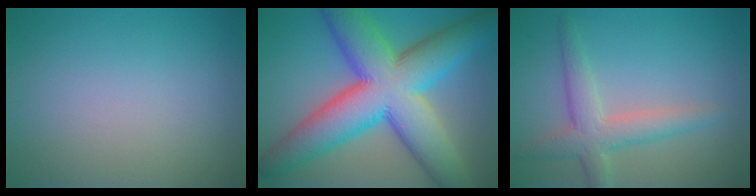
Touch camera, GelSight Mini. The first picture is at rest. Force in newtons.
{"total": 13.8, "press": 13.7, "slide": 0.3}
{"total": 3.8, "press": 3.8, "slide": 0.2}